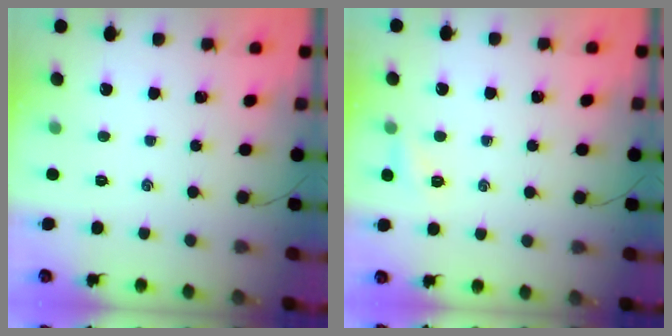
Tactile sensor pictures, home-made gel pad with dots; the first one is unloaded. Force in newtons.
{"total": 3.2, "press": 3.0, "slide": 1.1}